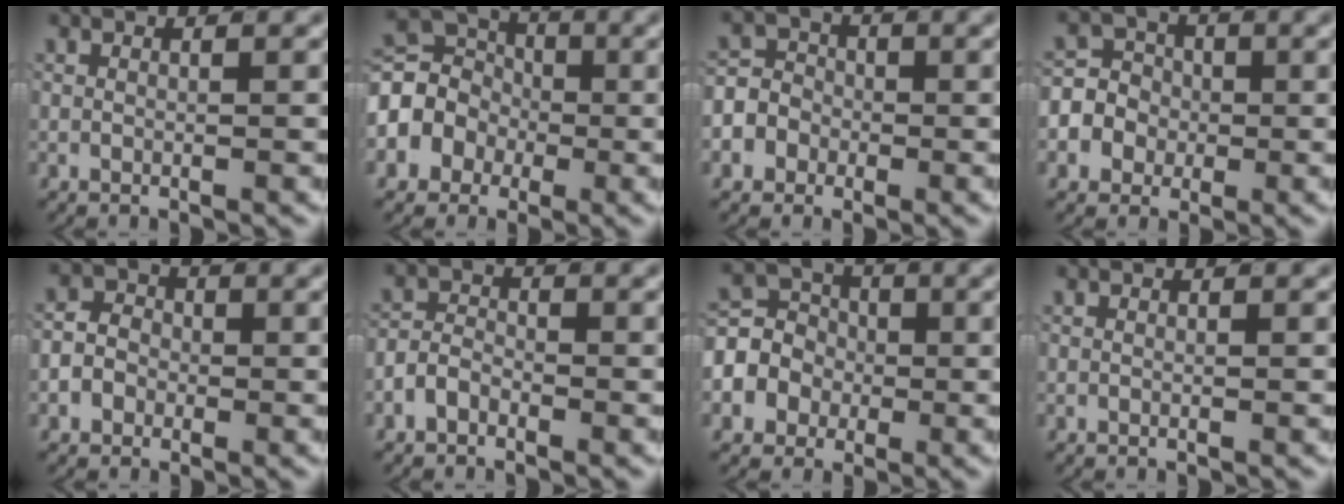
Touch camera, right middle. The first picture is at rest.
{"total": 10.9, "force": [-0.3, 9.4, 5.4], "torque": [-0.115, -0.014, -0.011]}
{"total": 6.9, "force": [-1.5, 6.3, 2.2], "torque": [-0.043, -0.006, -0.038]}
{"total": 8.9, "force": [-1.9, 8.2, 2.9], "torque": [-0.076, -0.025, -0.040]}
{"total": 3.7, "force": [-0.8, 3.3, 1.5], "torque": [-0.018, 0.000, -0.023]}
{"total": 2.2, "force": [-1.3, 1.5, 0.9], "torque": [-0.009, 0.003, -0.028]}
{"total": 8.7, "force": [-1.0, 7.8, 3.7], "torque": [-0.090, -0.020, -0.021]}
{"total": 0.0}